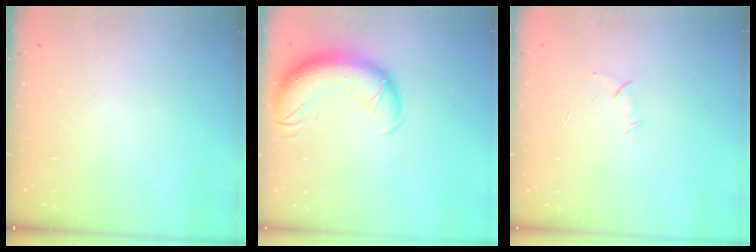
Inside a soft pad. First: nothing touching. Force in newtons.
{"total": 12.3, "press": 11.9, "slide": 3.0}
{"total": 5.0, "press": 4.8, "slide": 1.3}